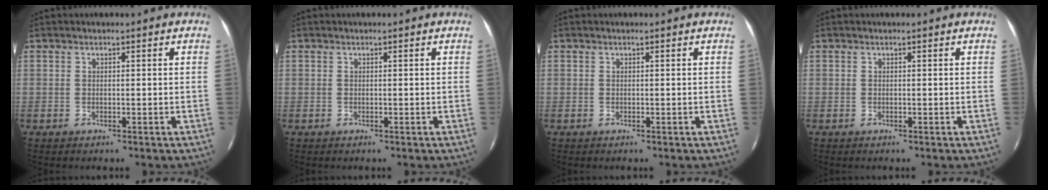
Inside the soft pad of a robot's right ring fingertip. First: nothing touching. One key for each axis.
{"total": 0.0}
{"total": 0.0}
{"total": 0.0}